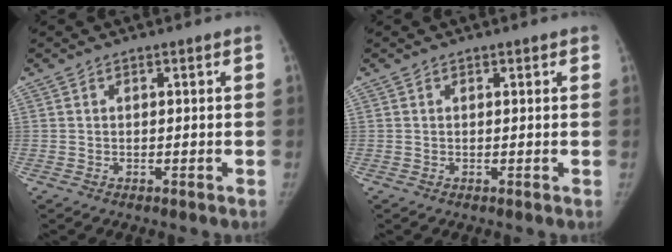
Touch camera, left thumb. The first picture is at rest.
{"total": 0.6, "force": [0.5, 0.4, 0.1], "torque": [0.000, -0.003, 0.005]}